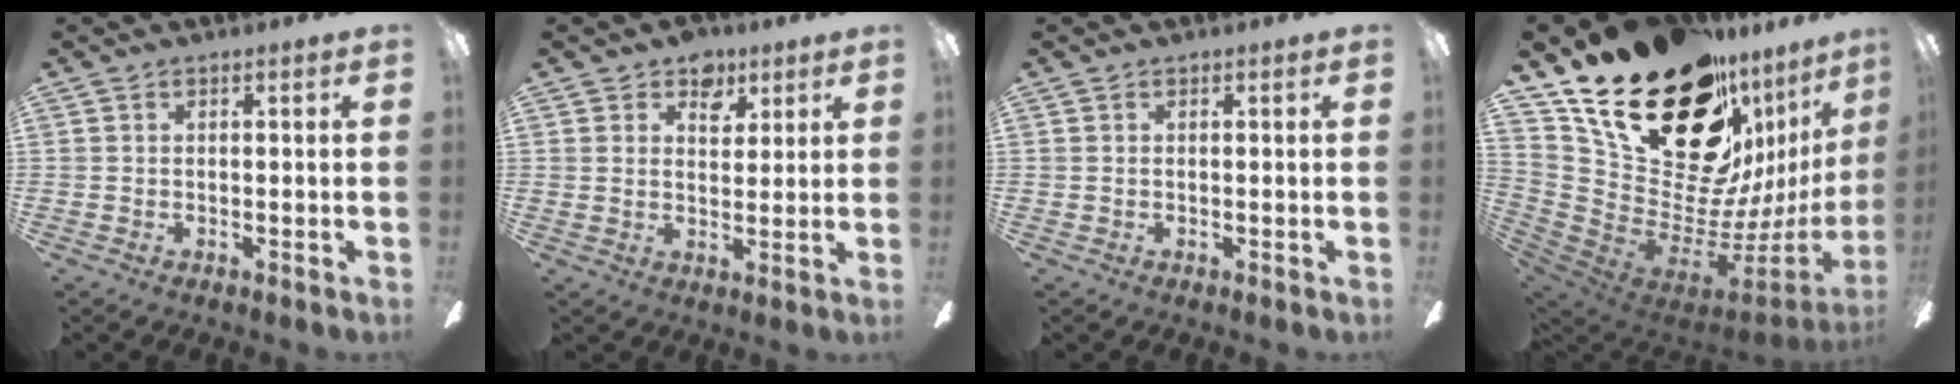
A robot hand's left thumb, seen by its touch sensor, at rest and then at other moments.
{"total": 6.2, "force": [4.2, 4.0, 2.2], "torque": [-0.017, -0.013, 0.071]}
{"total": 0.0}
{"total": 33.2, "force": [19.6, 17.9, 20.1], "torque": [-0.319, -0.127, 0.394]}